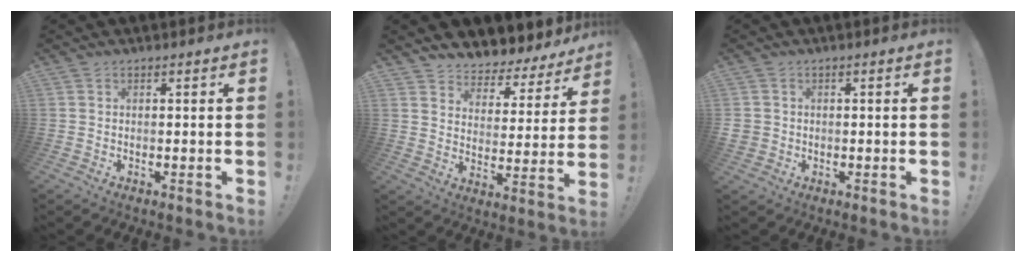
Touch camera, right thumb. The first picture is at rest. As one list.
[{"total": 5.4, "force": [4.9, 2.4, 0.6], "torque": [-0.002, -0.062, 0.085]}, {"total": 2.7, "force": [0.0, 2.5, 0.9], "torque": [-0.010, 0.000, 0.003]}]